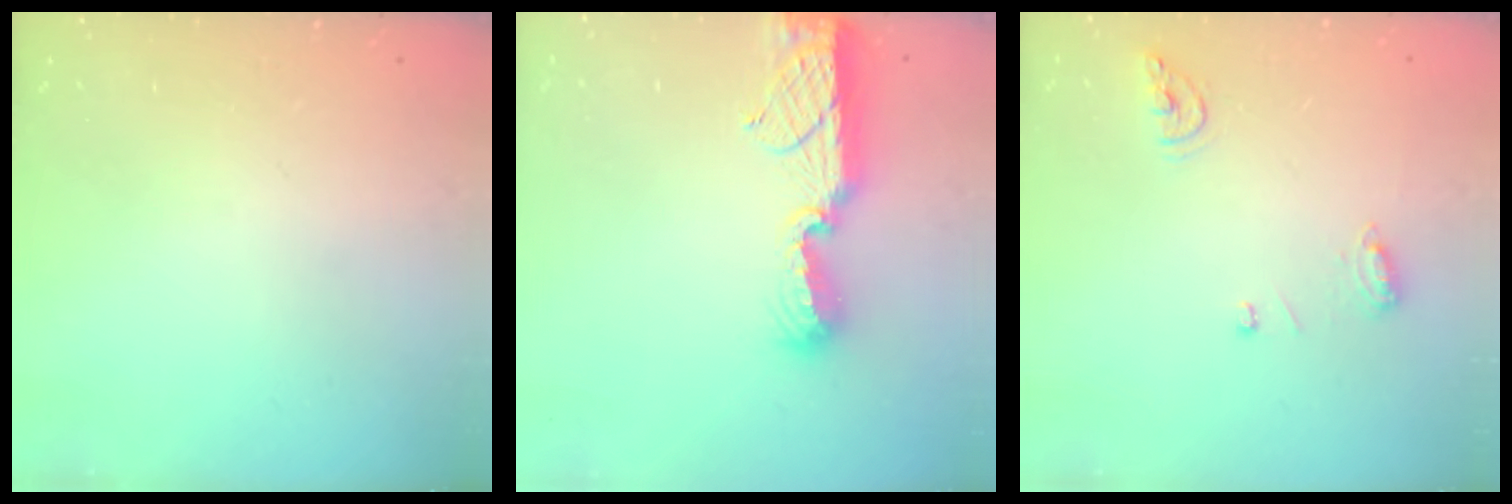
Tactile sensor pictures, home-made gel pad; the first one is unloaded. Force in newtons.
{"total": 11.0, "press": 11.0, "slide": 0.6}
{"total": 7.9, "press": 7.9, "slide": 0.8}